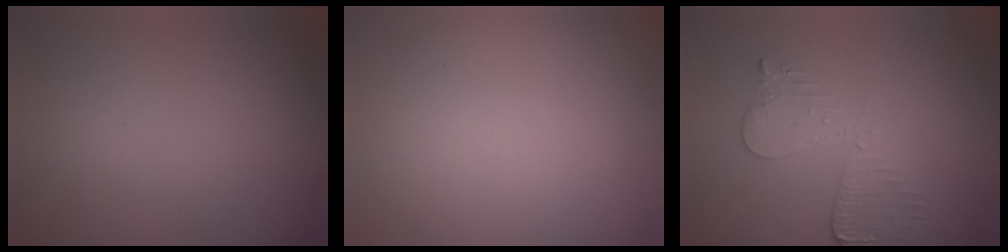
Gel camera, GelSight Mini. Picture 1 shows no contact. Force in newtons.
{"total": 0.0}
{"total": 3.0, "press": 2.7, "slide": 1.2}